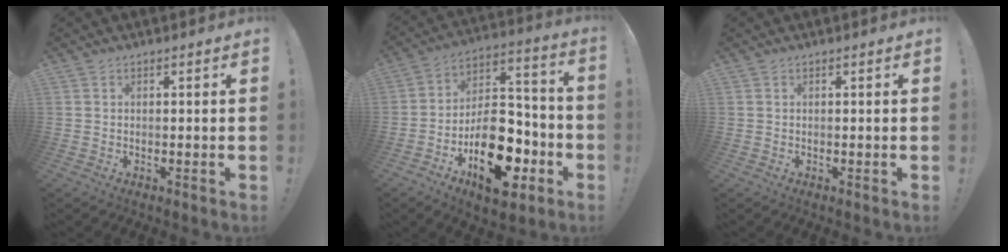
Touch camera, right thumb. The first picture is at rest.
{"total": 22.1, "force": [-9.7, 12.6, 15.4], "torque": [-0.235, 0.067, -0.144]}
{"total": 0.0}